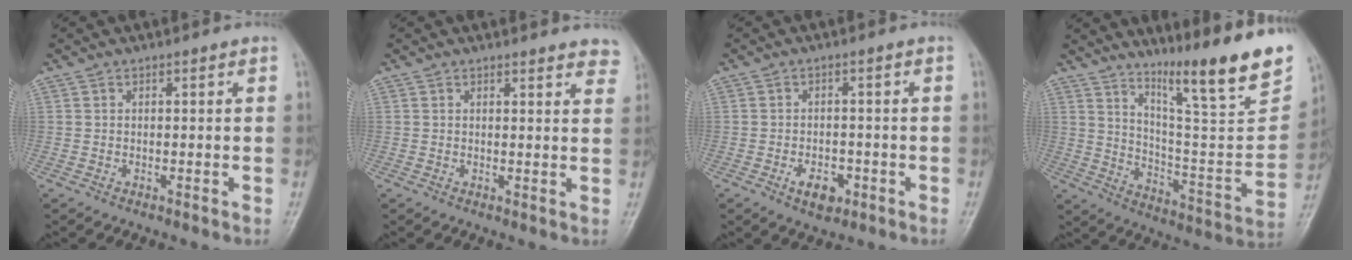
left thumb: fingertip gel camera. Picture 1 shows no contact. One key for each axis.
{"total": 5.6, "fx": 5.1, "fy": 1.6, "fz": 1.4, "tx": 0.012, "ty": -0.023, "tz": 0.040}
{"total": 4.5, "fx": -2.0, "fy": 2.8, "fz": 2.9, "tx": -0.037, "ty": 0.010, "tz": -0.028}
{"total": 21.5, "fx": 15.6, "fy": 2.1, "fz": 14.6, "tx": -0.192, "ty": -0.101, "tz": 0.250}